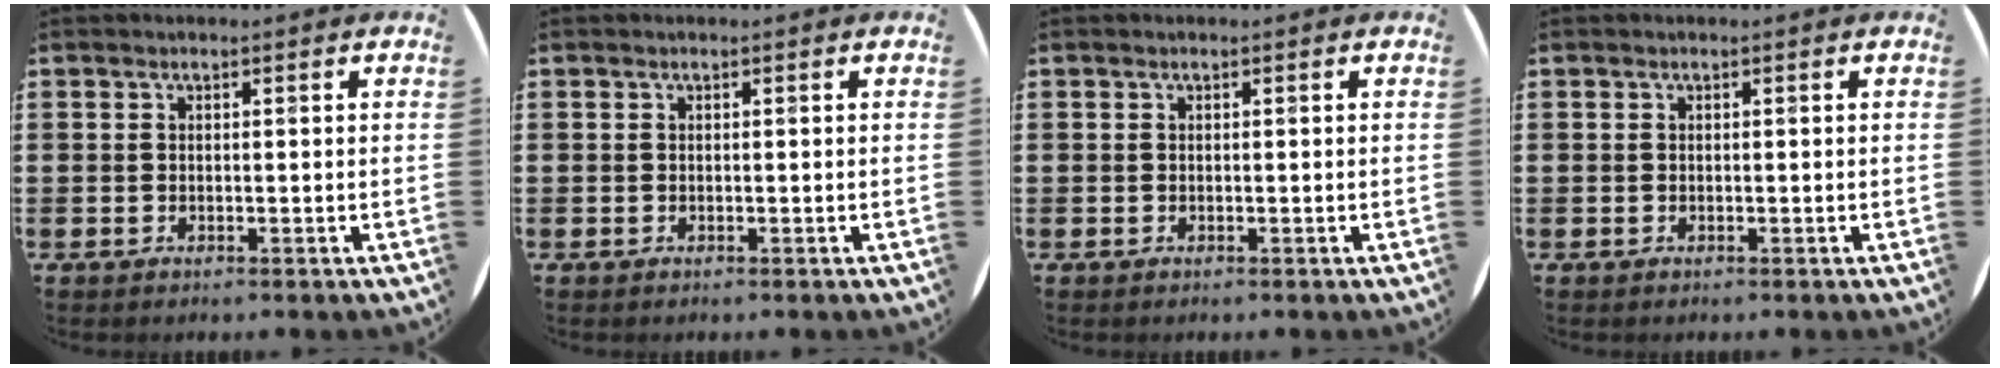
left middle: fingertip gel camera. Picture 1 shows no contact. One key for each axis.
{"total": 0.0}
{"total": 0.0}
{"total": 0.0}